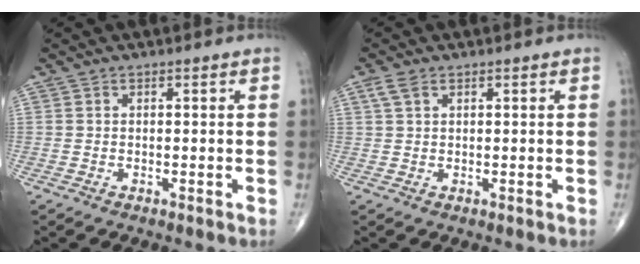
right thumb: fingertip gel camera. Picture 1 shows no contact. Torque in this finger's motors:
{"motor_torque": [-0.04, 0.80, 0.46, 0.45, 0.01]}